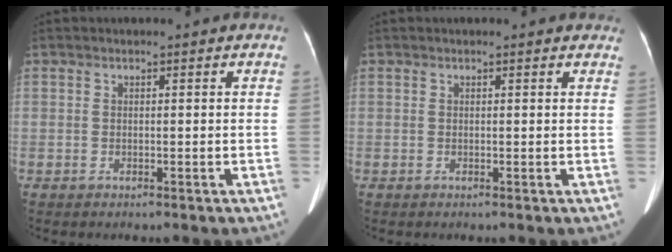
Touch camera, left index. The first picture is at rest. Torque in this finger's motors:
{"motor_torque": [0.18, -0.21, 0.04, 0.00]}